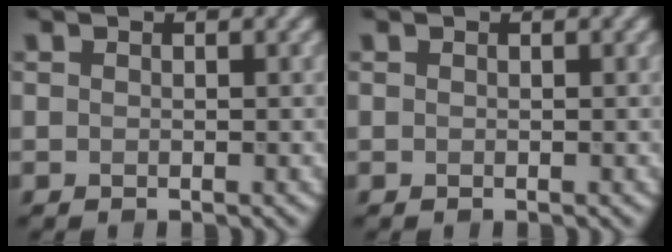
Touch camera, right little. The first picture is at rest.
{"total": 0.0}